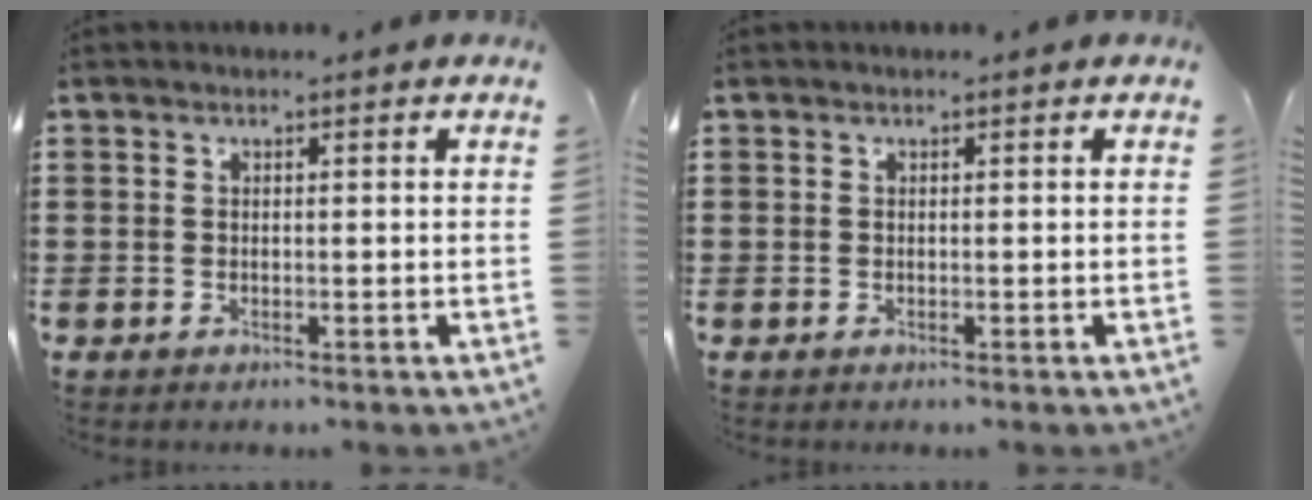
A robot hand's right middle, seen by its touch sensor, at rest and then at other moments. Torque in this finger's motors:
{"motor_torque": [0.12, -0.01, 0.03, 0.01]}